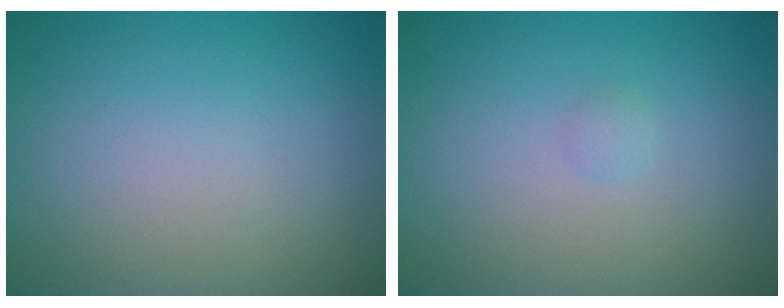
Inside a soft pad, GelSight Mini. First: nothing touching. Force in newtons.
{"total": 0.5, "press": 0.5, "slide": 0.0}